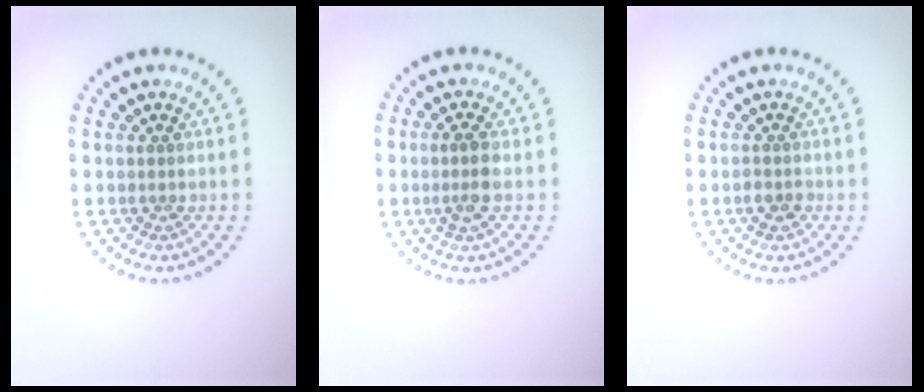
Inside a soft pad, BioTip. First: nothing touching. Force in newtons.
{"total": 2.0, "press": 1.8, "slide": 0.8}
{"total": 1.3, "press": 1.2, "slide": 0.5}